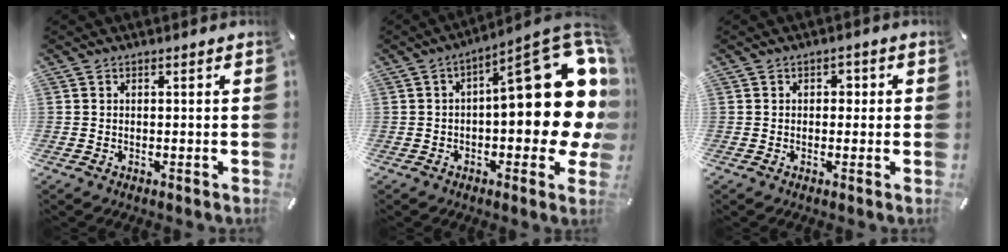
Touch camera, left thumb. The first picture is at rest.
{"total": 24.7, "force": [3.5, 10.6, 22.1], "torque": [-0.278, -0.026, 0.067]}
{"total": 1.7, "force": [-0.1, 1.4, 0.9], "torque": [-0.012, 0.005, -0.009]}